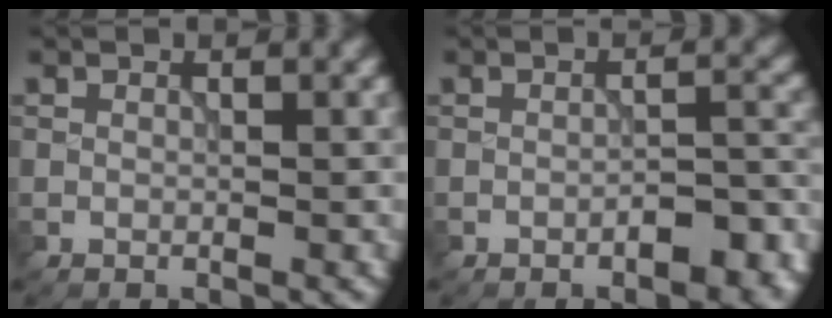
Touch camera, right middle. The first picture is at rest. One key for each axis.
{"total": 4.0, "fx": -2.2, "fy": 1.4, "fz": 3.1, "tx": -0.041, "ty": 0.005, "tz": -0.028}